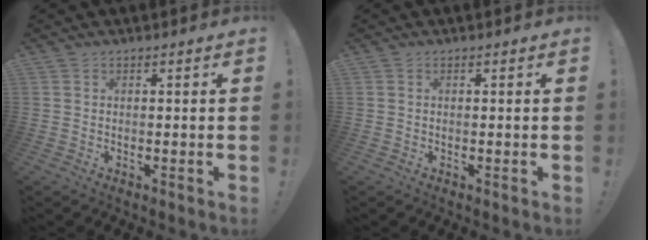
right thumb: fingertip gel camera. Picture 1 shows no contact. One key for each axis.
{"total": 0.0}